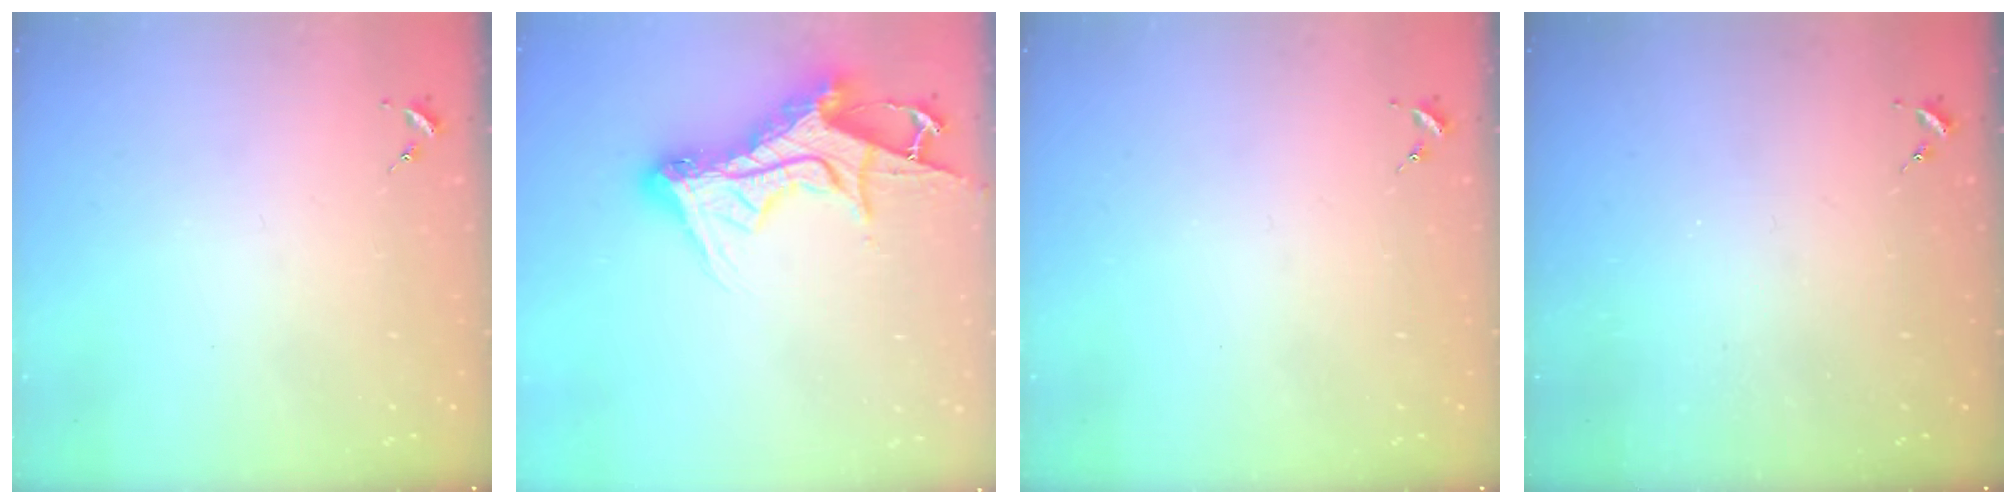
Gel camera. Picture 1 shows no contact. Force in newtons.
{"total": 16.5, "press": 16.4, "slide": 1.8}
{"total": 0.0}
{"total": 0.0}